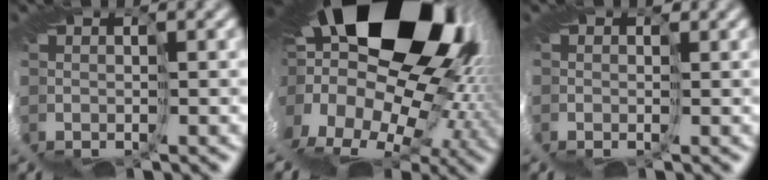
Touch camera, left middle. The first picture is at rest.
{"total": 19.6, "force": [4.2, 14.0, 13.0], "torque": [-0.219, -0.050, 0.018]}
{"total": 1.7, "force": [0.4, 1.4, 0.8], "torque": [-0.015, 0.010, -0.005]}